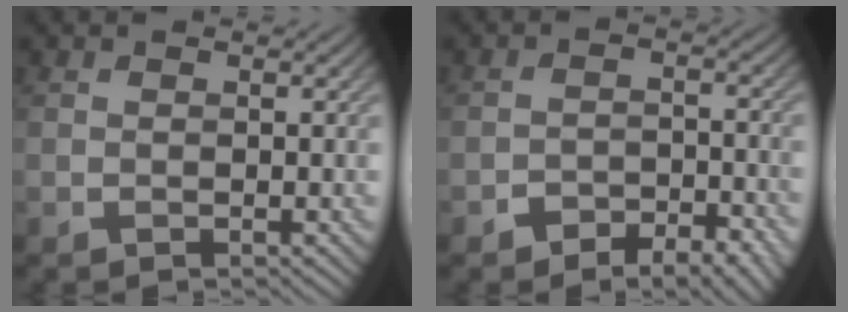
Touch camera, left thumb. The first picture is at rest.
{"total": 7.3, "force": [-4.7, 3.5, 4.2], "torque": [-0.055, -0.006, -0.071]}